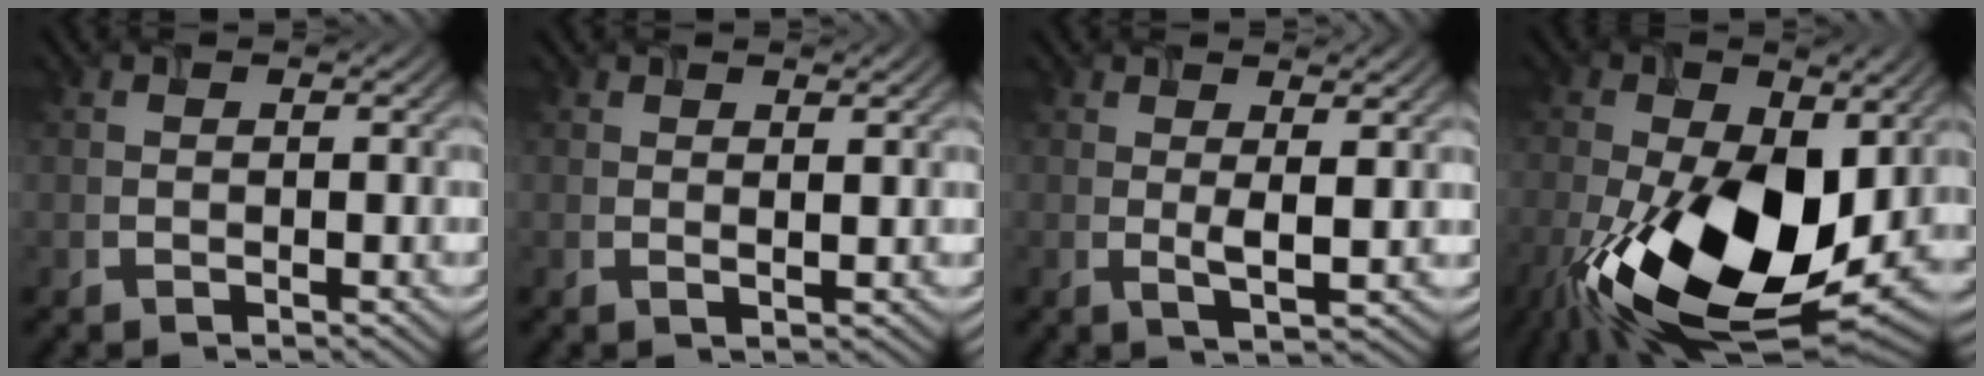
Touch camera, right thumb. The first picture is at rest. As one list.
[{"total": 1.2, "force": [0.9, 0.0, 0.7], "torque": [-0.013, -0.002, 0.016]}, {"total": 2.7, "force": [0.9, 0.2, 2.6], "torque": [-0.058, -0.004, 0.018]}, {"total": 19.2, "force": [-4.5, 10.9, 15.2], "torque": [-0.294, -0.044, -0.067]}]